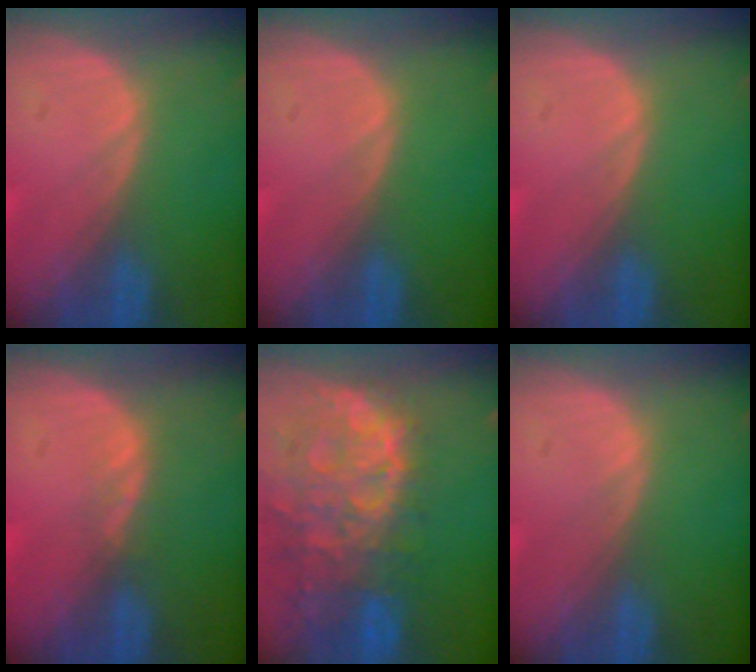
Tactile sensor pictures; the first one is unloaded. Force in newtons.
{"total": 0.0}
{"total": 0.0}
{"total": 1.5, "press": 1.2, "slide": 0.8}
{"total": 13.6, "press": 11.1, "slide": 7.8}
{"total": 0.0}